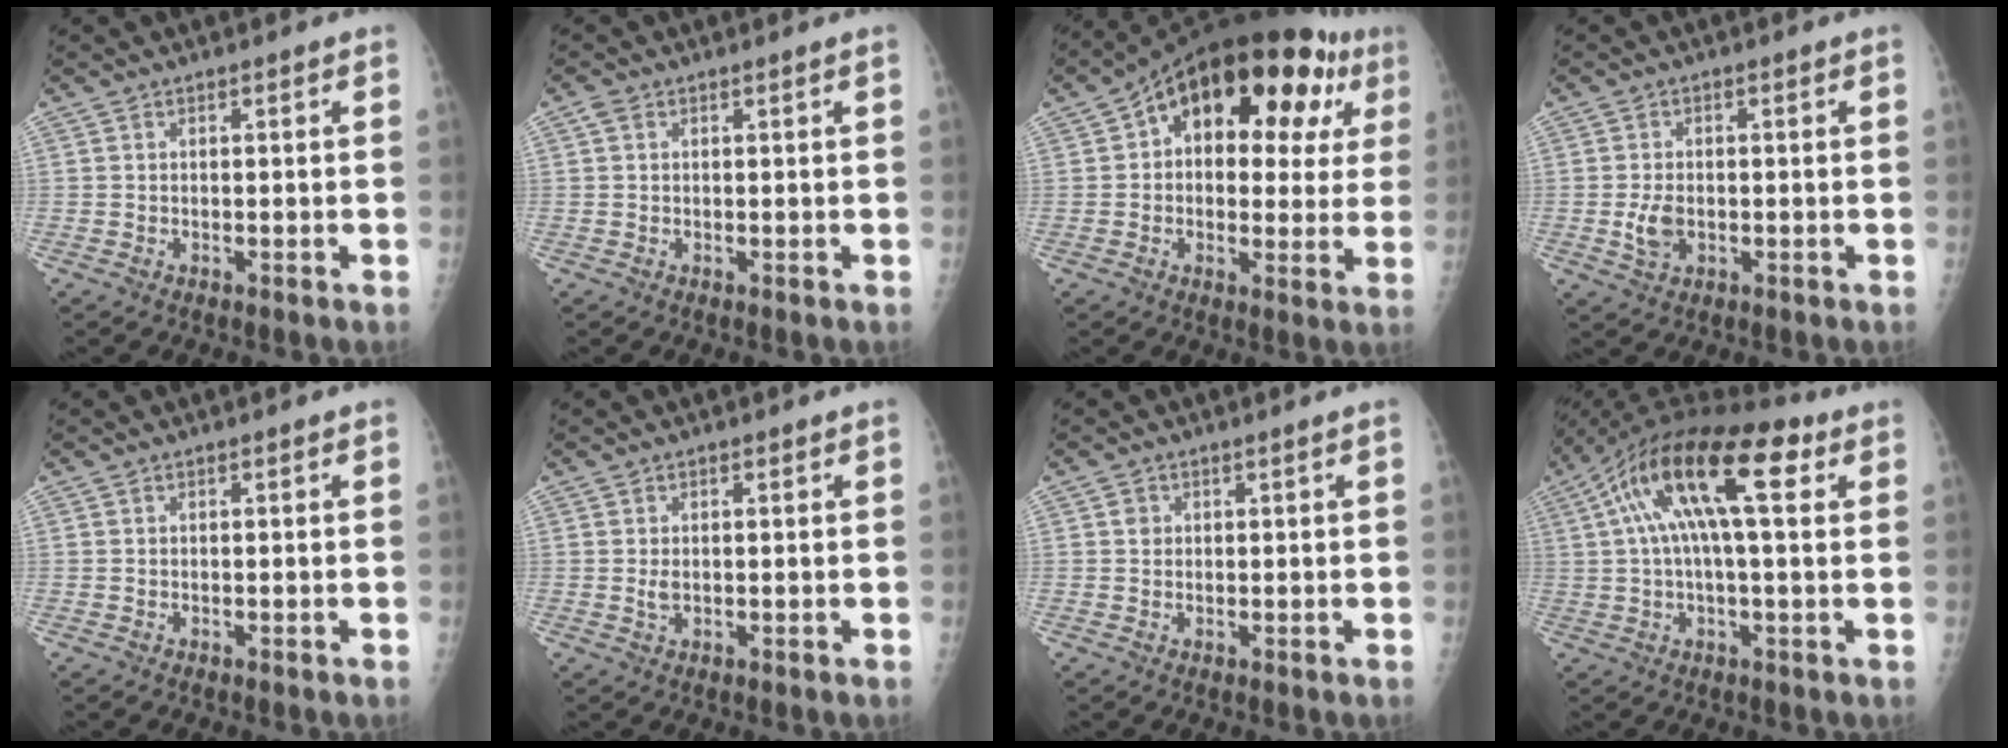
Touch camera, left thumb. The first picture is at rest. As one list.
[{"total": 1.2, "force": [0.5, 0.6, 1.0], "torque": [-0.025, 0.008, 0.013]}, {"total": 21.0, "force": [7.0, 12.1, 15.6], "torque": [-0.173, 0.026, 0.090]}, {"total": 4.0, "force": [-0.7, 2.6, 2.9], "torque": [-0.056, -0.002, -0.009]}, {"total": 0.0}, {"total": 1.5, "force": [0.2, 0.9, 1.2], "torque": [-0.022, -0.003, 0.006]}, {"total": 1.1, "force": [0.4, 0.8, 0.6], "torque": [-0.004, 0.000, 0.006]}, {"total": 16.0, "force": [4.8, 5.5, 14.2], "torque": [-0.254, 0.036, 0.074]}]